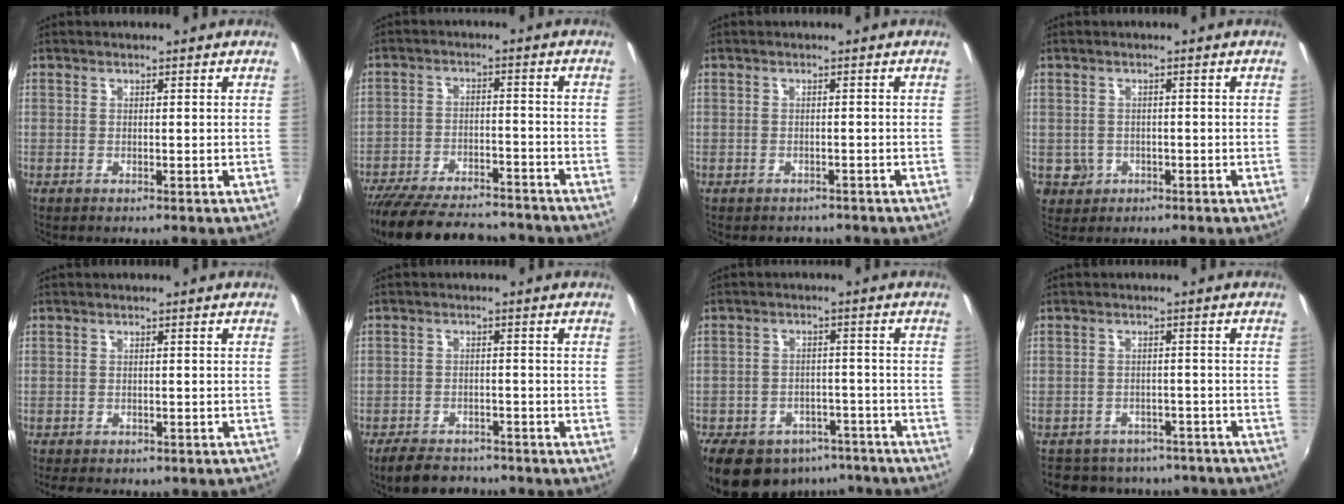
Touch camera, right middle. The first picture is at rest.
{"total": 20.0, "force": [-17.3, 5.5, 8.3], "torque": [-0.173, -0.018, -0.250]}
{"total": 2.5, "force": [-2.1, 1.4, 0.4], "torque": [-0.014, -0.008, -0.026]}
{"total": 4.1, "force": [-0.9, 3.8, 1.0], "torque": [-0.032, -0.001, -0.005]}
{"total": 6.4, "force": [-5.2, 2.4, 2.7], "torque": [-0.060, -0.014, -0.059]}
{"total": 7.7, "force": [-6.5, 3.2, 2.5], "torque": [-0.069, 0.005, -0.098]}
{"total": 17.7, "force": [-12.5, 10.1, 7.4], "torque": [-0.172, 0.005, -0.156]}
{"total": 16.1, "force": [-13.7, 6.8, 4.9], "torque": [-0.106, 0.016, -0.162]}